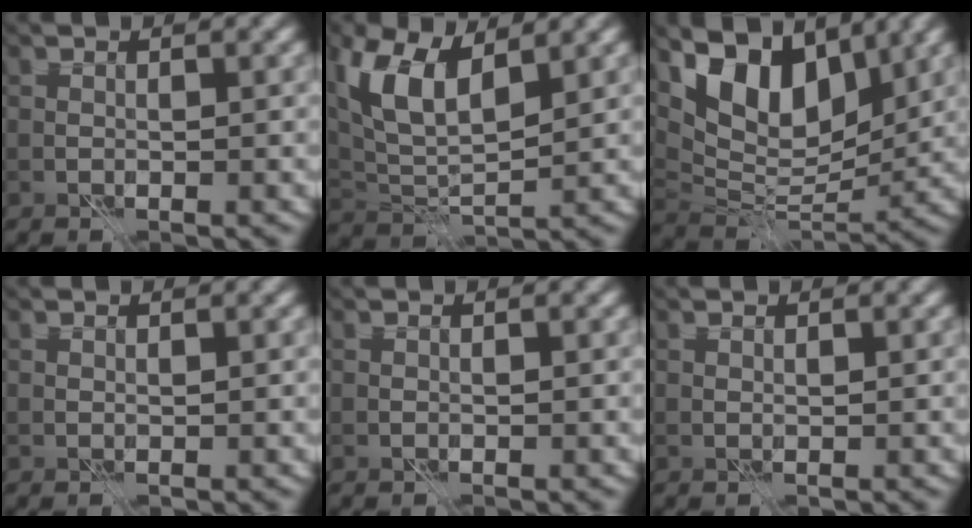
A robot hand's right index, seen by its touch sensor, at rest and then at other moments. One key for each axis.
{"total": 8.0, "fx": 3.5, "fy": 3.7, "fz": 6.2, "tx": -0.143, "ty": 0.005, "tz": 0.065}
{"total": 9.4, "fx": 4.8, "fy": 5.1, "fz": 6.3, "tx": -0.114, "ty": -0.006, "tz": 0.082}
{"total": 0.0}
{"total": 0.0}
{"total": 0.0}